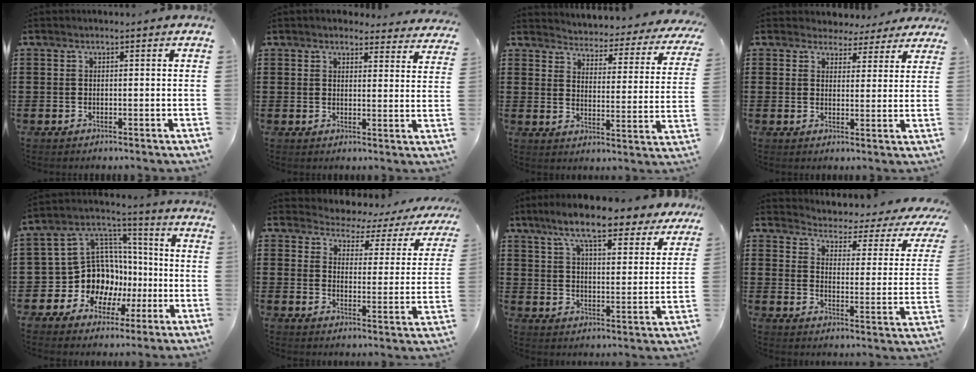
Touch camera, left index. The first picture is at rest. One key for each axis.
{"total": 3.5, "fx": 3.4, "fy": 0.8, "fz": 0.7, "tx": -0.017, "ty": -0.014, "tz": 0.060}
{"total": 3.4, "fx": 3.4, "fy": -0.1, "fz": -0.1, "tx": -0.024, "ty": -0.039, "tz": 0.051}
{"total": 3.7, "fx": 3.4, "fy": 1.4, "fz": 0.3, "tx": -0.023, "ty": -0.008, "tz": 0.062}
{"total": 12.6, "fx": -3.2, "fy": 11.3, "fz": 4.6, "tx": -0.140, "ty": -0.002, "tz": -0.048}
{"total": 2.6, "fx": 2.4, "fy": 0.9, "fz": 0.2, "tx": -0.024, "ty": -0.024, "tz": 0.031}
{"total": 10.3, "fx": 8.4, "fy": 1.6, "fz": 5.8, "tx": -0.132, "ty": -0.026, "tz": 0.147}
{"total": 2.2, "fx": 1.8, "fy": 0.7, "fz": 1.2, "tx": -0.040, "ty": -0.023, "tz": 0.018}